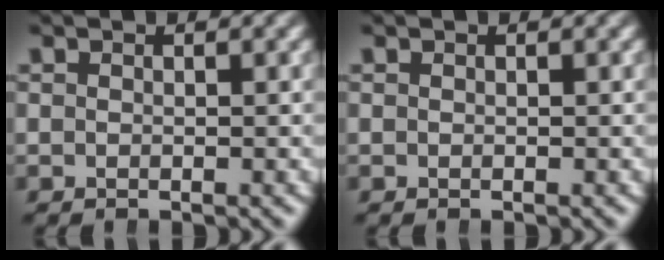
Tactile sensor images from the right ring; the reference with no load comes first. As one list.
[{"total": 0.0}]